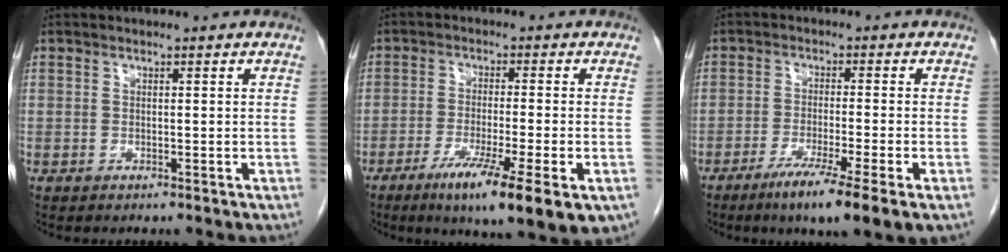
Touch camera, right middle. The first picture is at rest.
{"total": 12.5, "force": [-6.3, 1.1, 10.7], "torque": [-0.146, -0.030, -0.097]}
{"total": 9.4, "force": [-5.5, -0.6, 7.7], "torque": [-0.127, -0.026, -0.088]}